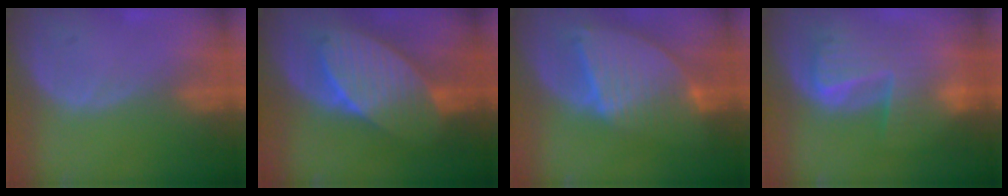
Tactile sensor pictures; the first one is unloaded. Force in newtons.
{"total": 9.2, "press": 9.2, "slide": 0.4}
{"total": 9.3, "press": 8.0, "slide": 4.7}
{"total": 9.8, "press": 8.5, "slide": 4.9}